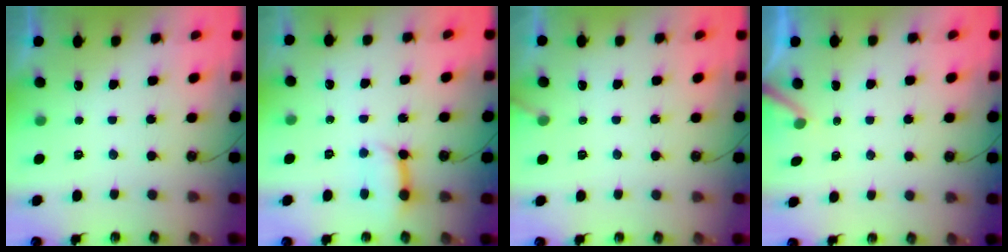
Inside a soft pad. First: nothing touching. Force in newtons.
{"total": 7.0, "press": 6.9, "slide": 0.7}
{"total": 3.8, "press": 3.8, "slide": 0.2}
{"total": 2.5, "press": 2.5, "slide": 0.2}